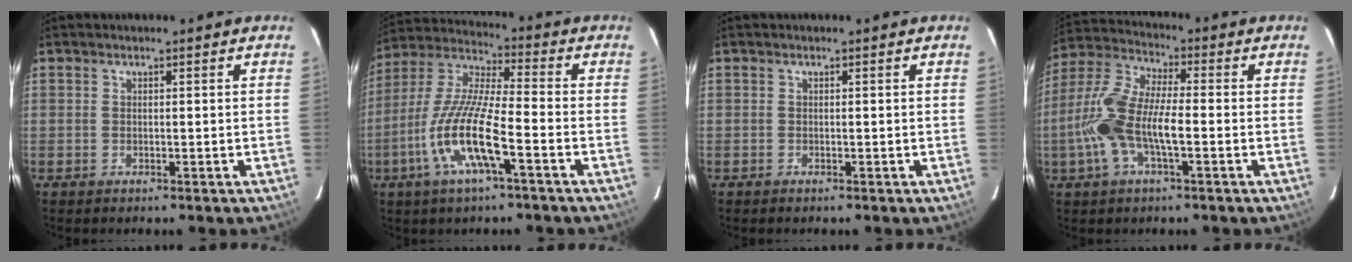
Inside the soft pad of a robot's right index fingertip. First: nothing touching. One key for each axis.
{"total": 14.1, "fx": -5.8, "fy": 2.2, "fz": 12.7, "tx": -0.263, "ty": -0.010, "tz": -0.117}
{"total": 0.0}
{"total": 13.0, "fx": -2.9, "fy": 4.3, "fz": 11.9, "tx": -0.258, "ty": 0.005, "tz": -0.061}